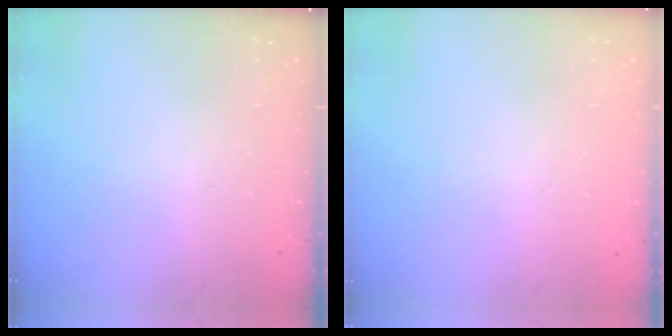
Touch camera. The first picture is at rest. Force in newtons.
{"total": 0.0}